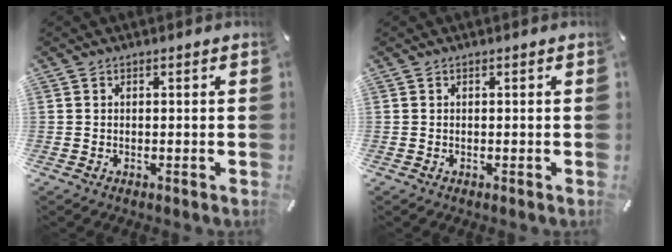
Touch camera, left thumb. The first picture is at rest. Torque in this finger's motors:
{"motor_torque": [-0.39, -0.39, 0.03, 0.00, 0.00]}